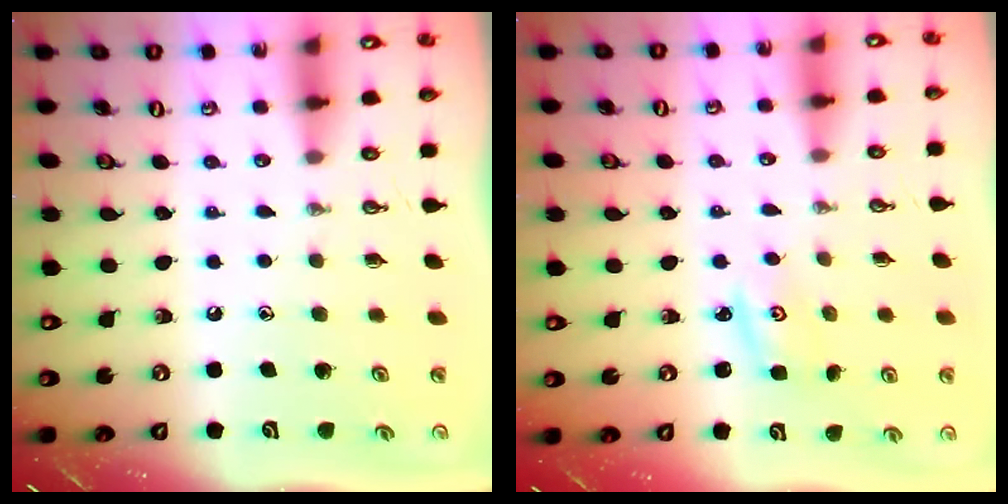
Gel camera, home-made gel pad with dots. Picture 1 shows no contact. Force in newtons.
{"total": 1.8, "press": 1.8, "slide": 0.1}